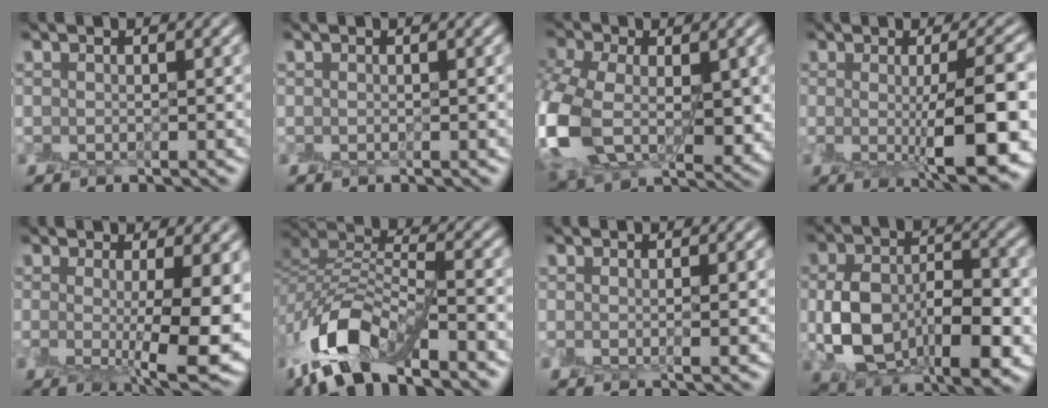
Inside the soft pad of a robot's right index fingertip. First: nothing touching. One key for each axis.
{"total": 0.0}
{"total": 11.9, "fx": -1.1, "fy": 8.0, "fz": 8.7, "tx": -0.232, "ty": -0.021, "tz": -0.017}
{"total": 8.3, "fx": -0.8, "fy": 1.9, "fz": 8.0, "tx": -0.104, "ty": -0.010, "tz": -0.006}
{"total": 9.0, "fx": -0.4, "fy": 2.1, "fz": 8.7, "tx": -0.111, "ty": -0.011, "tz": 0.000}
{"total": 8.8, "fx": -5.7, "fy": 3.8, "fz": 5.6, "tx": -0.114, "ty": 0.000, "tz": -0.117}
{"total": 1.3, "fx": 0.3, "fy": 0.3, "fz": 1.2, "tx": -0.017, "ty": -0.001, "tz": 0.007}
{"total": 10.1, "fx": -1.8, "fy": 6.4, "fz": 7.6, "tx": -0.148, "ty": -0.015, "tz": -0.017}